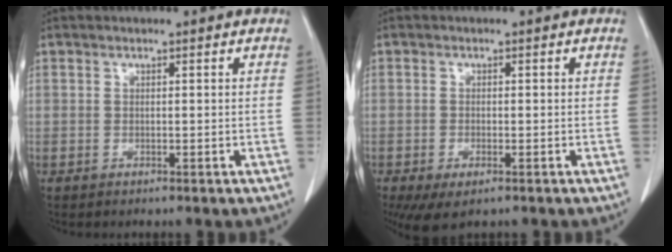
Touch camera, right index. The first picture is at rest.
{"total": 4.8, "force": [-2.7, 1.9, 3.5], "torque": [-0.060, -0.011, -0.039]}